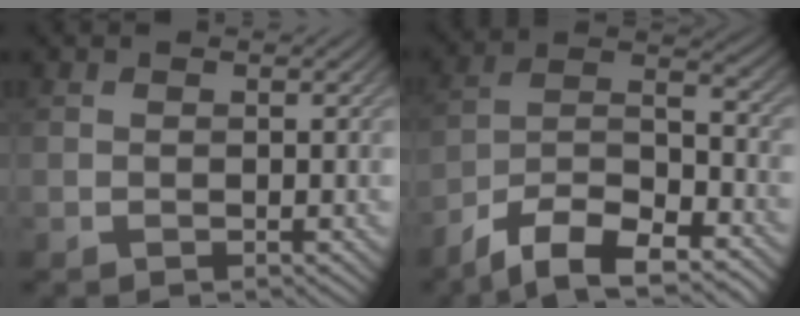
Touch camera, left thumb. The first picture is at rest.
{"total": 11.3, "force": [-7.9, 4.0, 6.9], "torque": [-0.122, -0.004, -0.159]}